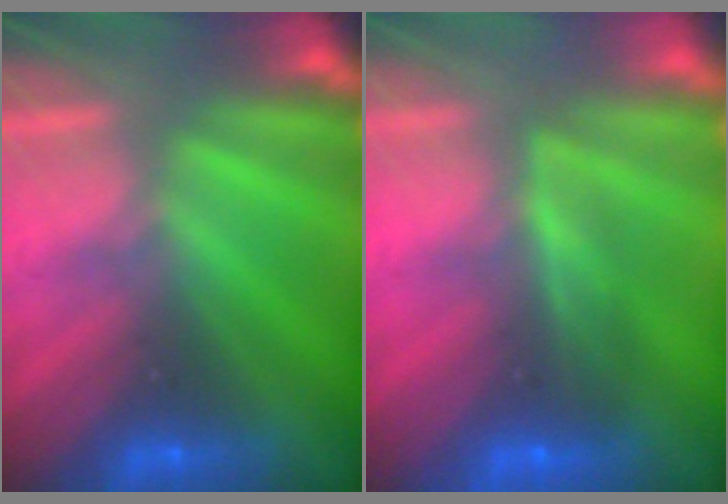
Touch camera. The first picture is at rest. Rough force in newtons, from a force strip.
{"total": 1.8}